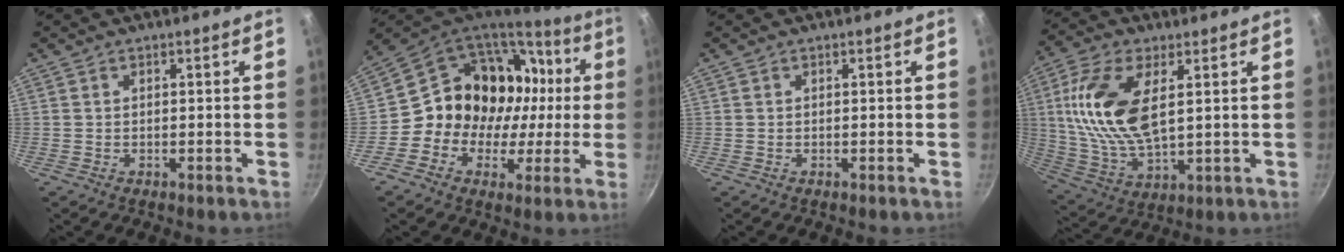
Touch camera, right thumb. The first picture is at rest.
{"total": 19.8, "force": [1.6, 16.3, 11.0], "torque": [-0.134, 0.041, 0.026]}
{"total": 0.0}
{"total": 16.3, "force": [3.8, 8.0, 13.7], "torque": [-0.269, -0.010, 0.078]}